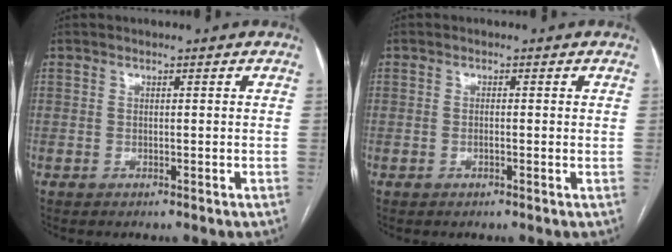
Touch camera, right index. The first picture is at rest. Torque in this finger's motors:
{"motor_torque": [0.23, 0.22, -0.05, 0.00]}